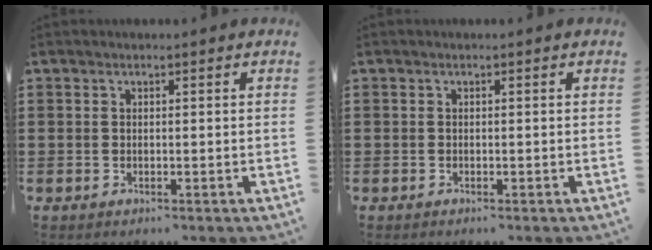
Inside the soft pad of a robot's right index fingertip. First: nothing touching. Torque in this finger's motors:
{"motor_torque": [0.08, -0.06, 0.00, 0.02]}